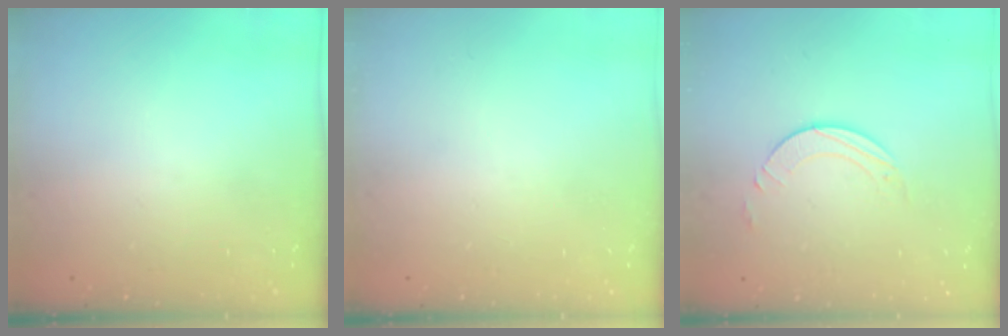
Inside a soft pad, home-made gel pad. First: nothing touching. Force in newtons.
{"total": 0.0}
{"total": 2.7, "press": 2.7, "slide": 0.2}